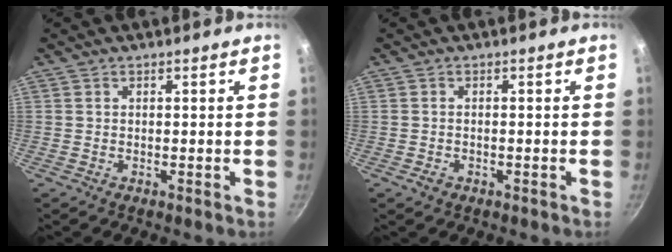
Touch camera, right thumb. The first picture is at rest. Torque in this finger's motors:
{"motor_torque": [-0.05, -0.28, -0.22, -0.14, 0.01]}